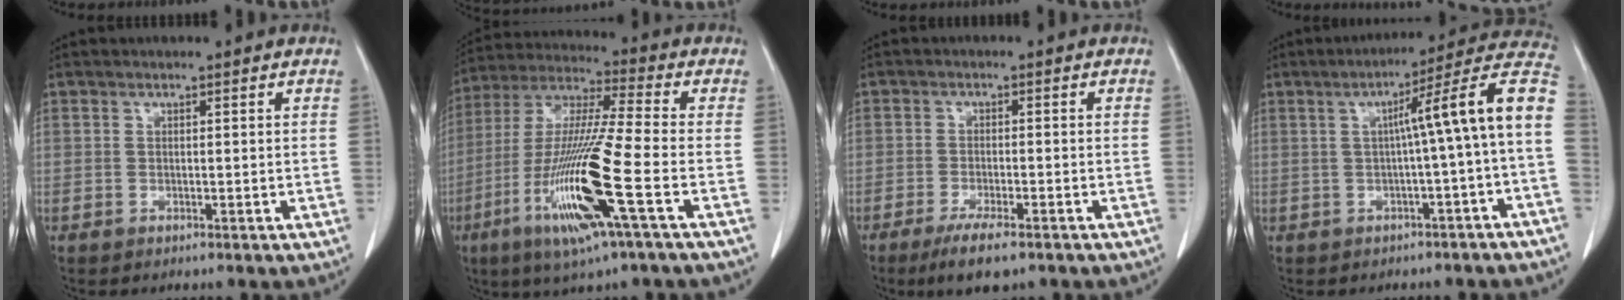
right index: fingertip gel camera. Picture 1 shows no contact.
{"total": 17.6, "force": [-6.2, -0.1, 16.5], "torque": [-0.346, -0.024, -0.123]}
{"total": 6.3, "force": [-4.3, 0.9, 4.5], "torque": [-0.073, -0.015, -0.066]}
{"total": 11.8, "force": [-0.4, -1.2, 11.8], "torque": [-0.151, 0.034, -0.013]}